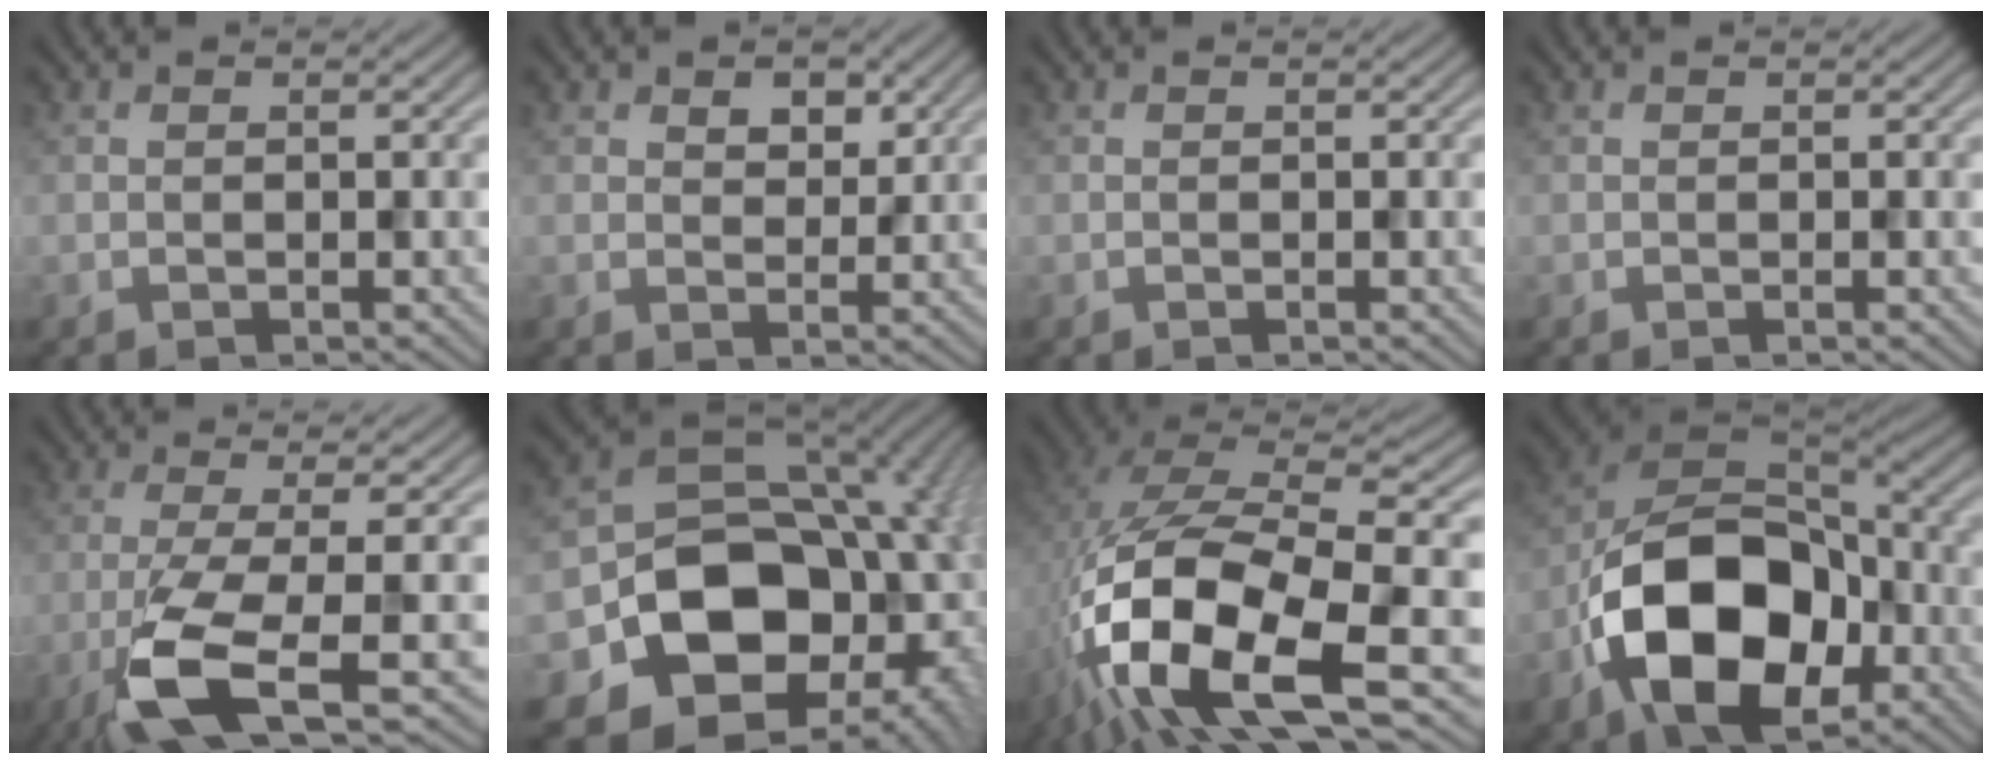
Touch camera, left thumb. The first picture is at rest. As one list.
[{"total": 3.1, "force": [1.8, 1.9, 1.7], "torque": [-0.029, -0.004, 0.029]}, {"total": 0.0}, {"total": 0.0}, {"total": 10.3, "force": [-4.1, 2.2, 9.2], "torque": [-0.165, -0.009, -0.084]}, {"total": 19.5, "force": [-6.2, 14.8, 11.1], "torque": [-0.210, -0.055, -0.071]}, {"total": 17.8, "force": [-4.7, 7.6, 15.4], "torque": [-0.331, -0.019, -0.073]}, {"total": 17.3, "force": [-6.2, 10.8, 12.1], "torque": [-0.228, -0.031, -0.117]}]